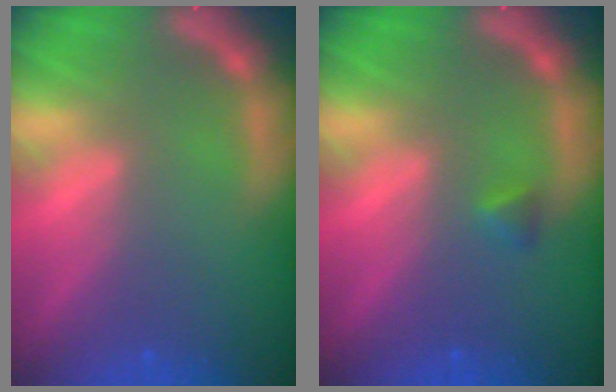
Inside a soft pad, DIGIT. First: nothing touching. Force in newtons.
{"total": 0.9}